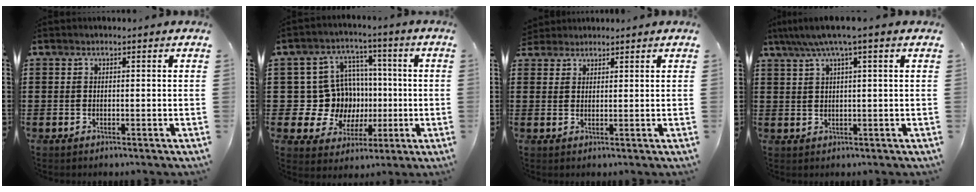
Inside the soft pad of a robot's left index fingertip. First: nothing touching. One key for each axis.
{"total": 11.1, "fx": 0.1, "fy": 10.6, "fz": 3.2, "tx": -0.109, "ty": 0.000, "tz": 0.016}
{"total": 1.8, "fx": 1.7, "fy": 0.7, "fz": -0.2, "tx": -0.003, "ty": 0.005, "tz": 0.035}
{"total": 3.8, "fx": 2.0, "fy": -0.2, "fz": 3.3, "tx": -0.067, "ty": 0.002, "tz": 0.033}